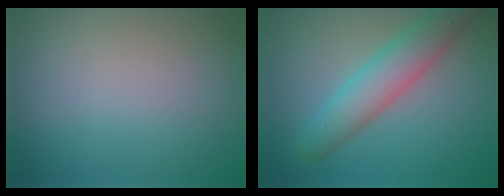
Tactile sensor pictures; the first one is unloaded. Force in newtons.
{"total": 5.2, "press": 5.2, "slide": 0.2}